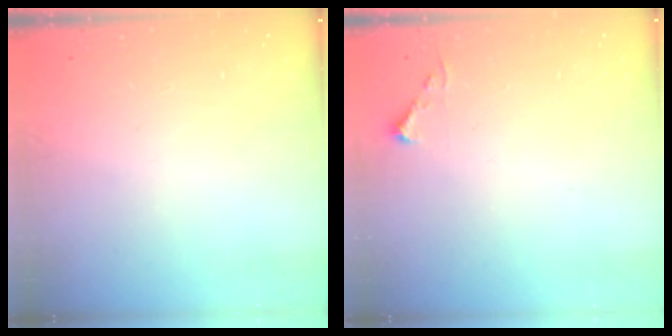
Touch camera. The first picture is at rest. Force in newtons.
{"total": 3.5, "press": 3.5, "slide": 0.4}